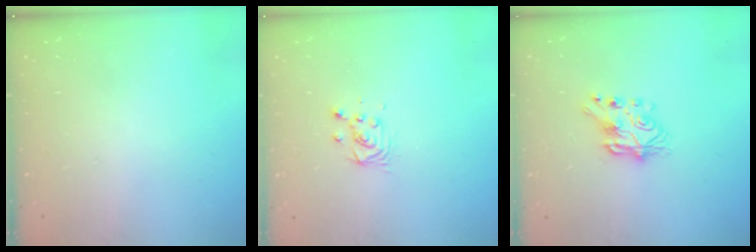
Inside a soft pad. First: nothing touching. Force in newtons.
{"total": 3.1, "press": 3.1, "slide": 0.3}
{"total": 7.0, "press": 7.0, "slide": 0.2}